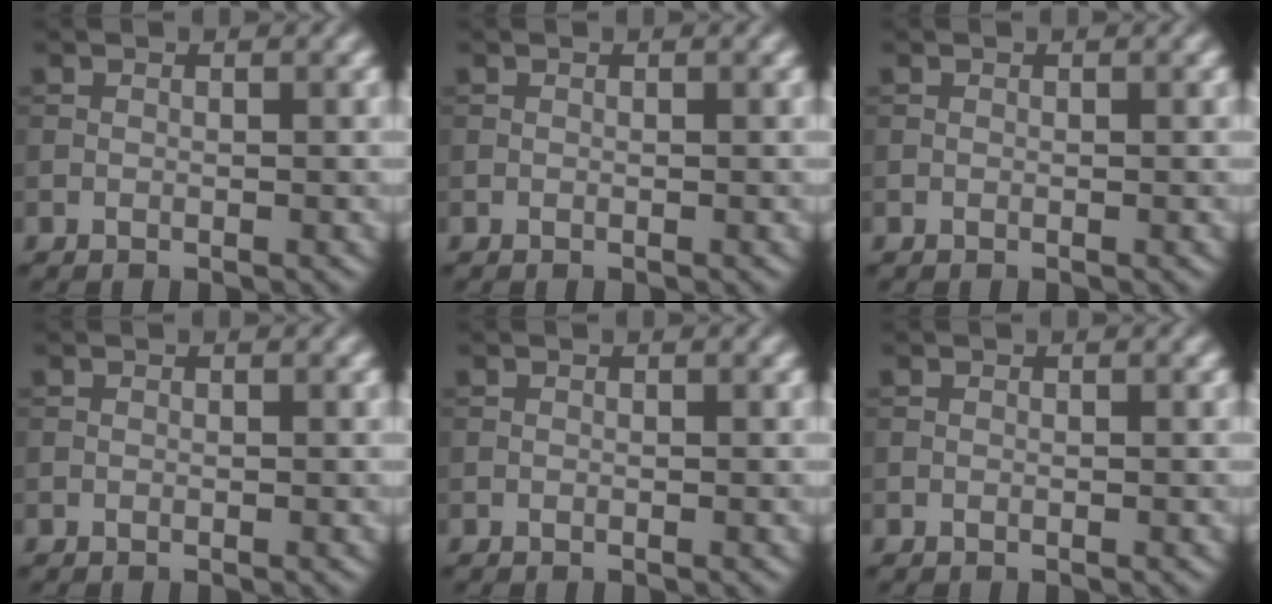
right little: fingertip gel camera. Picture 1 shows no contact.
{"total": 0.0}
{"total": 0.0}
{"total": 0.0}
{"total": 0.0}
{"total": 0.0}